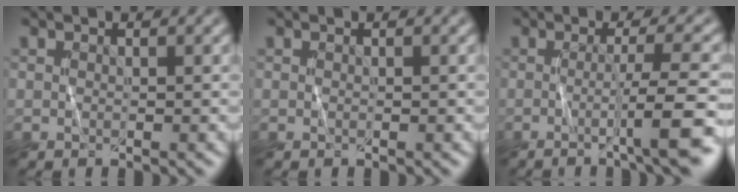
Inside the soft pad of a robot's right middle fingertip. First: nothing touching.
{"total": 0.0}
{"total": 5.8, "force": [-1.5, 0.8, 5.6], "torque": [-0.084, -0.003, -0.025]}